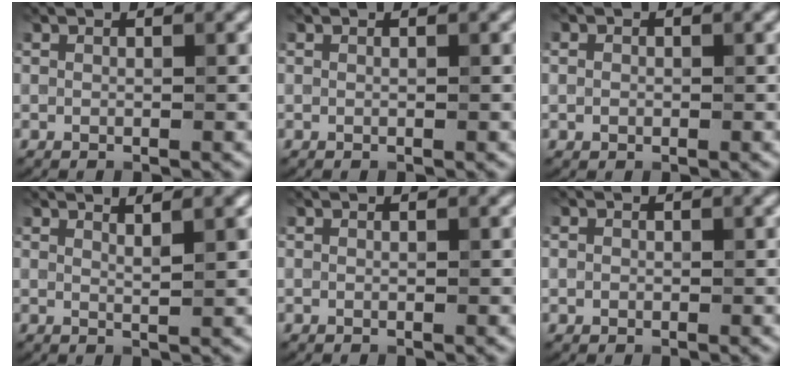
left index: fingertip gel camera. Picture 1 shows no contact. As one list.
[{"total": 0.0}, {"total": 1.0, "force": [0.0, 0.9, 0.3], "torque": [-0.002, -0.002, -0.003]}, {"total": 1.7, "force": [1.1, 0.4, 1.2], "torque": [-0.007, 0.002, 0.013]}, {"total": 0.0}, {"total": 0.7, "force": [-0.1, 0.7, 0.1], "torque": [0.003, -0.003, -0.003]}]